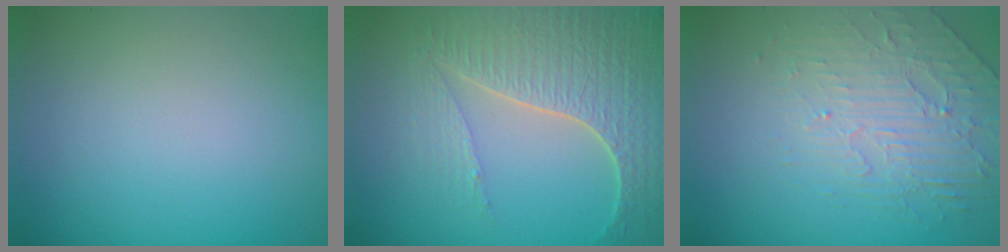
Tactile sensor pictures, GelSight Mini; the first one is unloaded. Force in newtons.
{"total": 6.2, "press": 5.0, "slide": 3.7}
{"total": 2.5, "press": 1.8, "slide": 1.6}